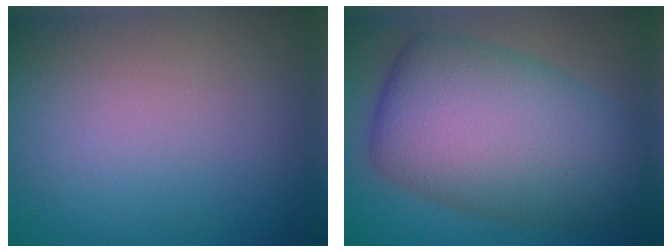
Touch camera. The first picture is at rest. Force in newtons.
{"total": 11.7, "press": 11.7, "slide": 0.1}